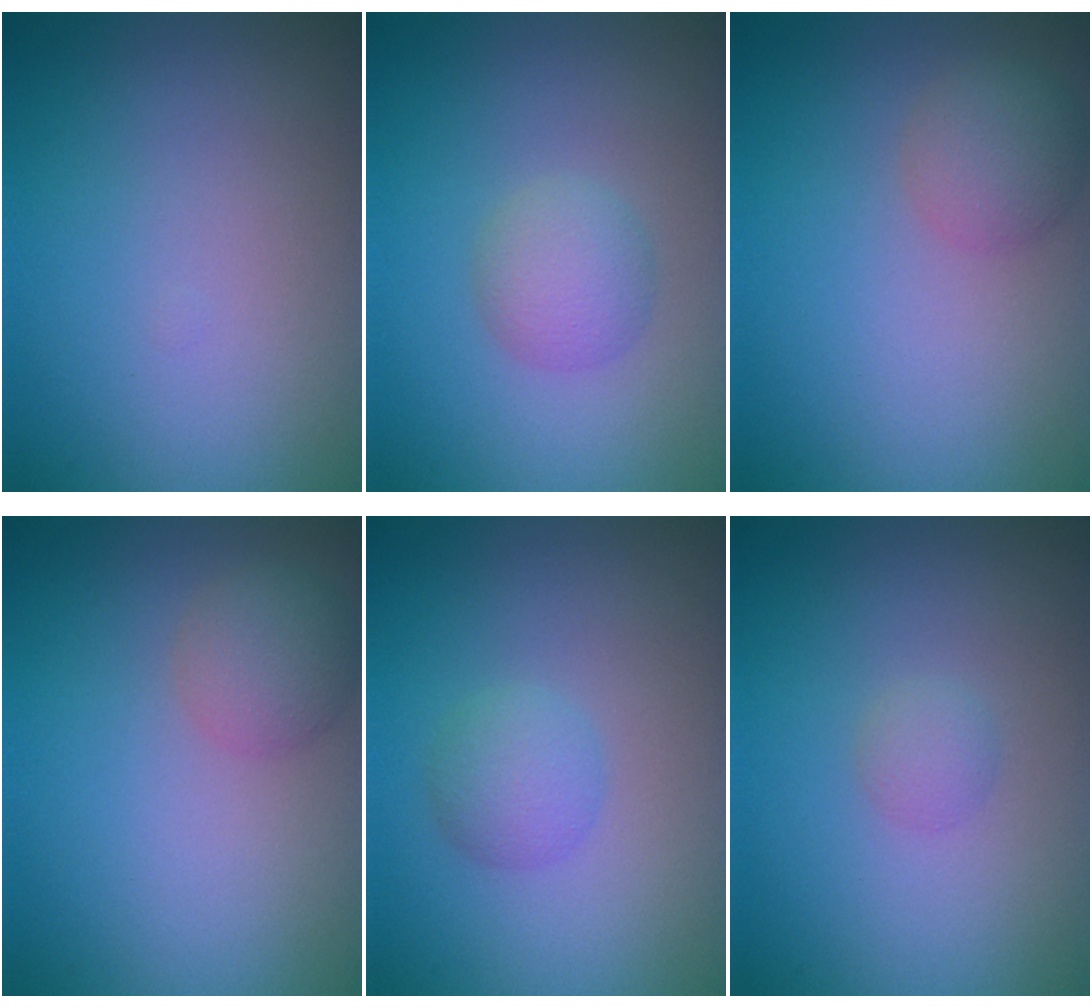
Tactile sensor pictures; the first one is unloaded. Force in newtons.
{"total": 2.4, "press": 2.4, "slide": 0.1}
{"total": 2.5, "press": 2.5, "slide": 0.1}
{"total": 2.5, "press": 2.5, "slide": 0.1}
{"total": 2.0, "press": 2.0, "slide": 0.0}
{"total": 1.0, "press": 1.0, "slide": 0.1}